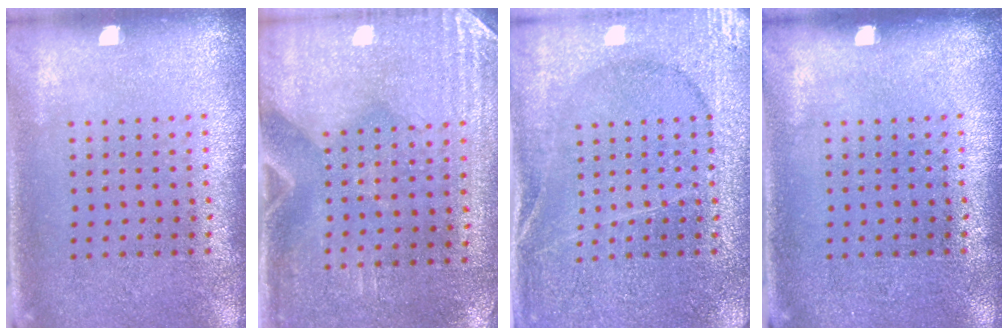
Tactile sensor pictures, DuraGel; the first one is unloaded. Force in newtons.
{"total": 2.9, "press": 2.5, "slide": 1.5}
{"total": 3.0, "press": 2.9, "slide": 0.4}
{"total": 0.0}